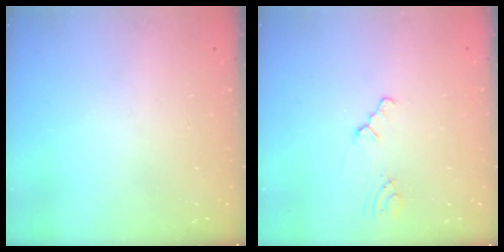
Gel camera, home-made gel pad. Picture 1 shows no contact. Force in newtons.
{"total": 0.8, "press": 0.8, "slide": 0.2}